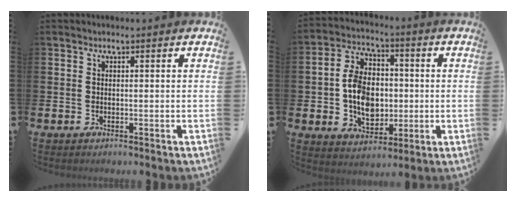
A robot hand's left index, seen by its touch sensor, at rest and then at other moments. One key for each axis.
{"total": 8.9, "fx": -0.2, "fy": 6.6, "fz": 5.9, "tx": -0.140, "ty": 0.020, "tz": -0.006}